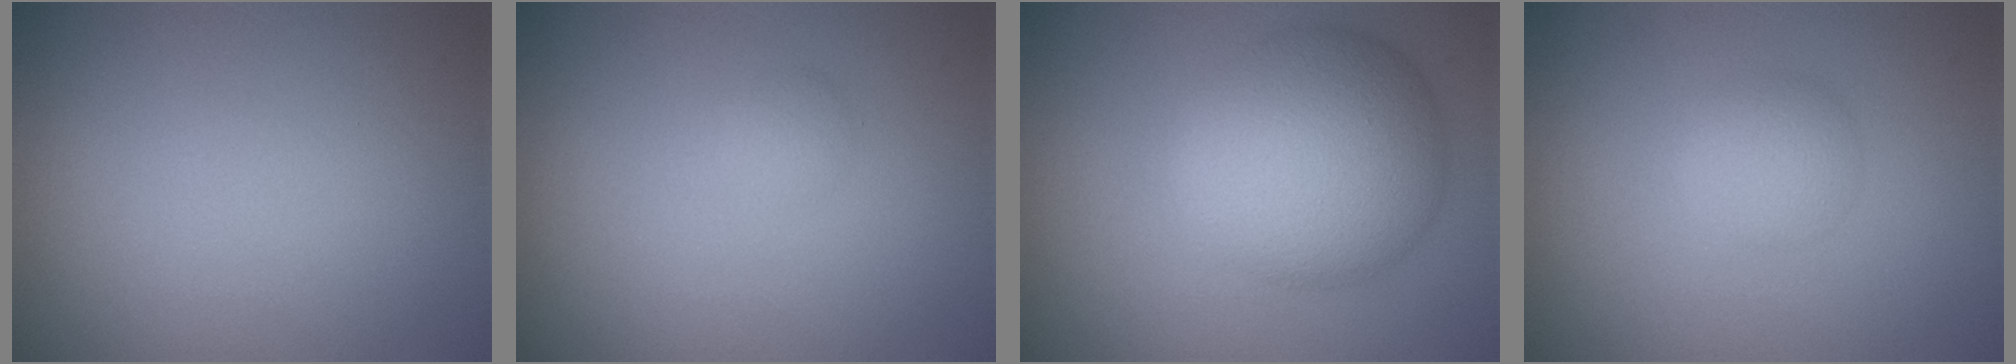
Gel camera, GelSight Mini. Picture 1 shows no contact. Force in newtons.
{"total": 0.8, "press": 0.8, "slide": 0.0}
{"total": 9.3, "press": 9.3, "slide": 0.2}
{"total": 2.0, "press": 2.0, "slide": 0.0}